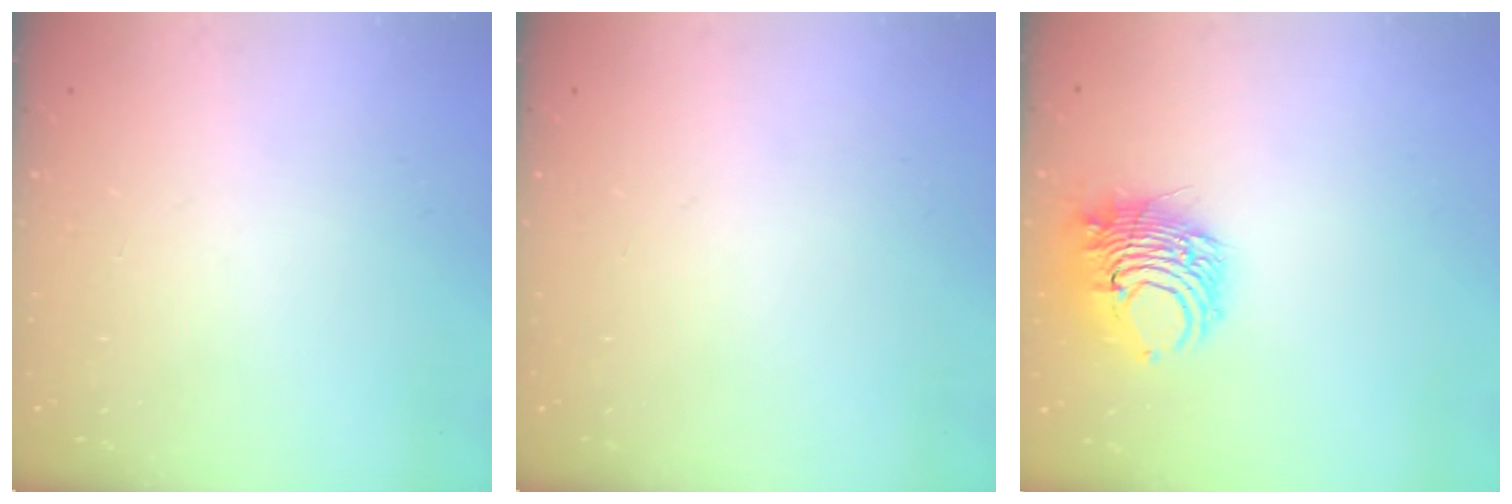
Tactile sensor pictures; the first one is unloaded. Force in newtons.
{"total": 0.0}
{"total": 8.4, "press": 8.3, "slide": 1.2}